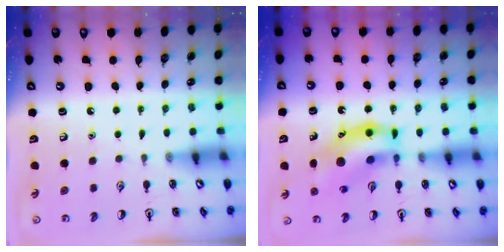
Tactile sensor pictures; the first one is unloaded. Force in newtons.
{"total": 15.0, "press": 14.7, "slide": 3.1}